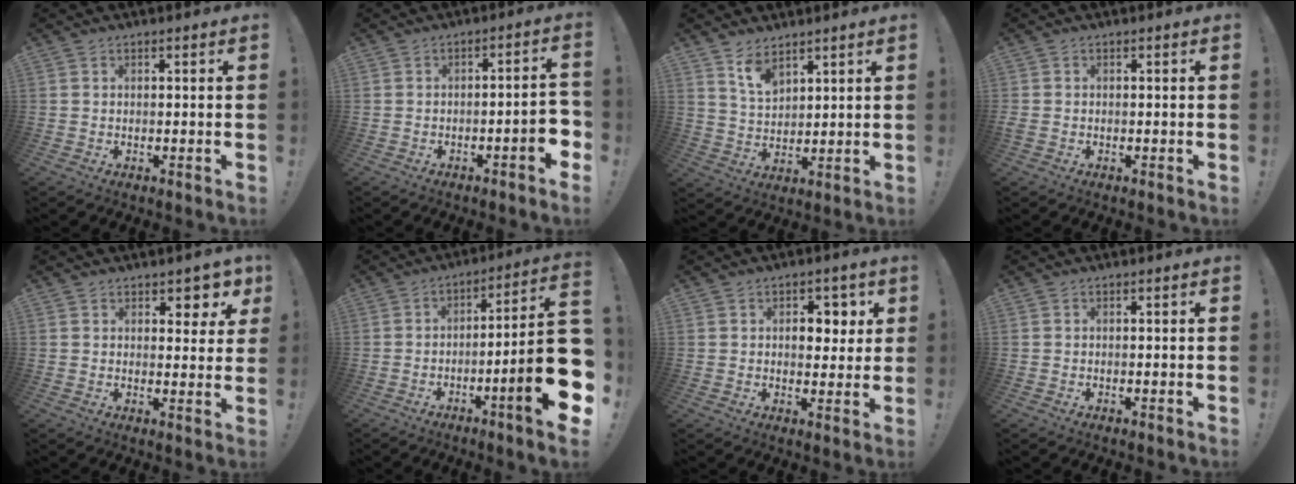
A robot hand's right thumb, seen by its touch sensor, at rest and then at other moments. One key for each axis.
{"total": 6.1, "fx": -2.4, "fy": 0.8, "fz": 5.6, "tx": -0.077, "ty": 0.006, "tz": -0.037}
{"total": 7.5, "fx": 5.7, "fy": 3.8, "fz": 3.1, "tx": -0.057, "ty": -0.033, "tz": 0.105}
{"total": 1.0, "fx": -0.4, "fy": 0.8, "fz": 0.5, "tx": -0.015, "ty": 0.005, "tz": -0.004}
{"total": 5.0, "fx": 3.5, "fy": 2.9, "fz": 2.3, "tx": -0.010, "ty": -0.028, "tz": 0.059}
{"total": 20.1, "fx": -4.7, "fy": 1.9, "fz": 19.5, "tx": -0.293, "ty": 0.011, "tz": -0.070}
{"total": 6.2, "fx": 1.8, "fy": 4.6, "fz": 3.8, "tx": -0.042, "ty": -0.007, "tz": 0.026}
{"total": 0.6, "fx": -0.3, "fy": -0.3, "fz": 0.4, "tx": -0.008, "ty": -0.001, "tz": -0.005}